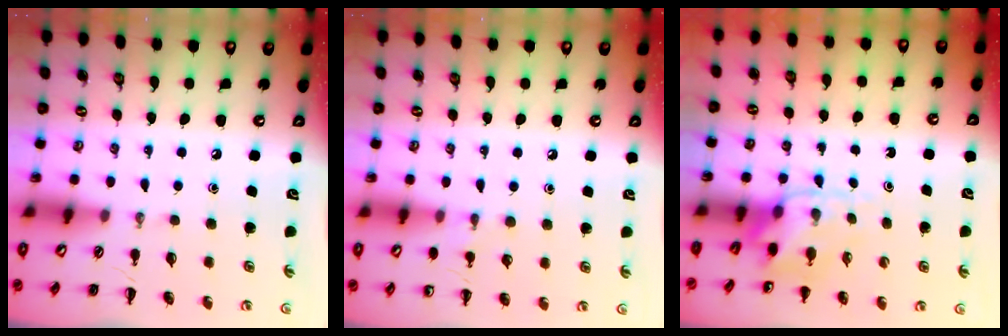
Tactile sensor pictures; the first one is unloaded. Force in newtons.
{"total": 5.5, "press": 5.1, "slide": 1.8}
{"total": 4.6, "press": 4.6, "slide": 0.5}